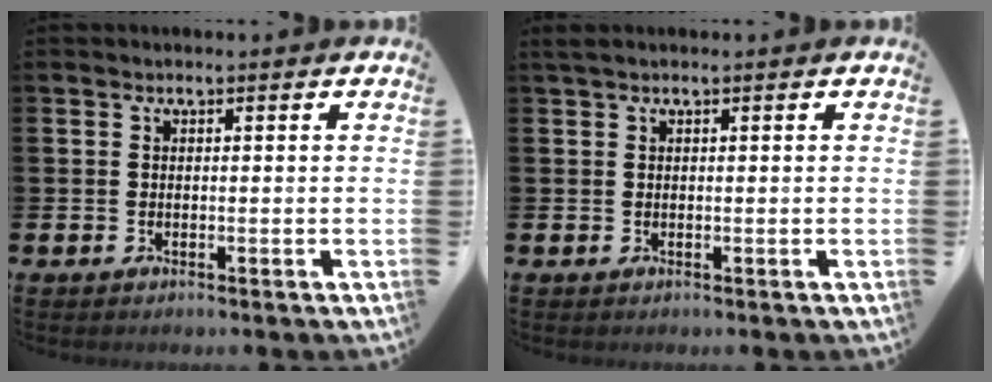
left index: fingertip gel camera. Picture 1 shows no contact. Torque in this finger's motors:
{"motor_torque": [0.03, -0.25, 0.12, 0.04]}